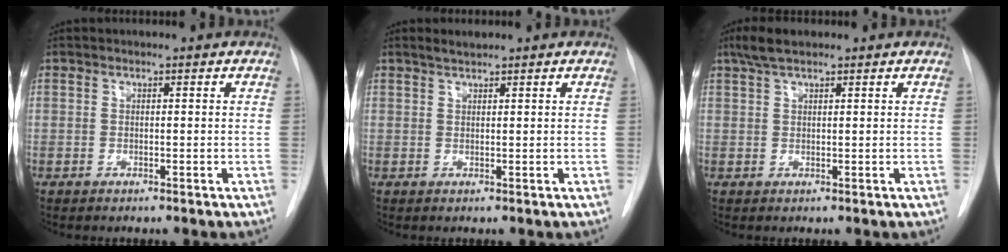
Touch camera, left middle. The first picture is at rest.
{"total": 1.3, "force": [1.2, 0.2, 0.5], "torque": [-0.011, 0.004, 0.025]}
{"total": 3.4, "force": [2.5, 1.0, 2.1], "torque": [-0.050, 0.013, 0.049]}